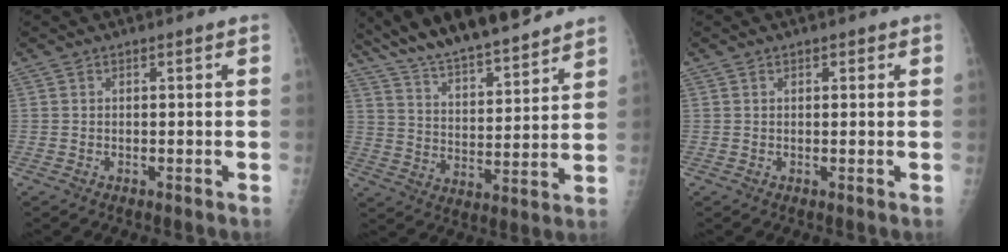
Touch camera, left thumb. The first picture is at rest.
{"total": 20.0, "force": [17.4, 3.9, 9.1], "torque": [-0.127, -0.064, 0.282]}
{"total": 1.0, "force": [0.6, 0.7, 0.4], "torque": [0.004, -0.001, 0.005]}